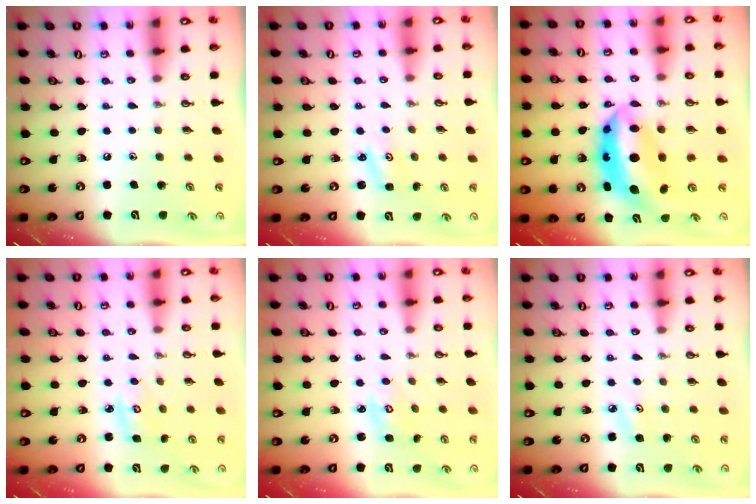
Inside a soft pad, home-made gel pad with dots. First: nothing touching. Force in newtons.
{"total": 1.8, "press": 1.8, "slide": 0.3}
{"total": 11.2, "press": 11.1, "slide": 0.8}
{"total": 5.0, "press": 5.0, "slide": 0.4}
{"total": 4.1, "press": 4.1, "slide": 0.5}
{"total": 3.7, "press": 3.6, "slide": 0.4}